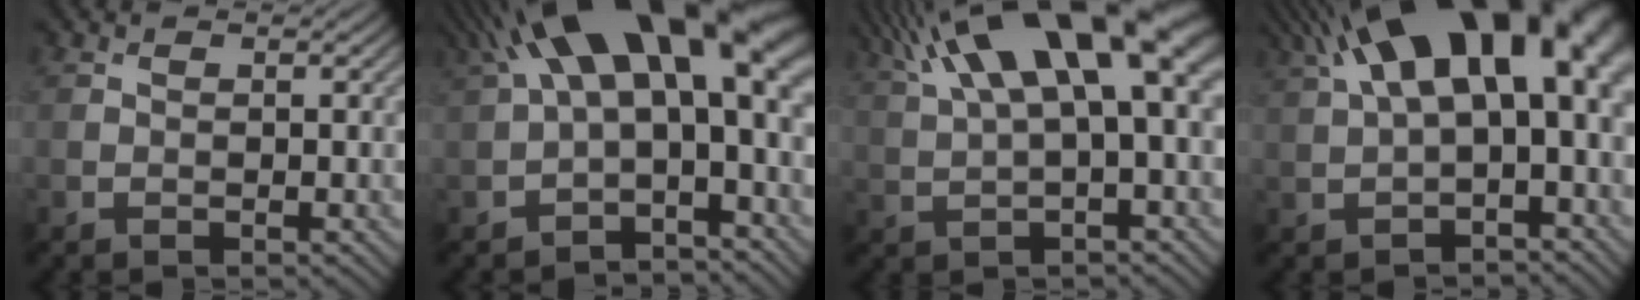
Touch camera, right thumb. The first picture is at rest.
{"total": 17.0, "force": [4.5, 7.3, 14.7], "torque": [-0.245, 0.022, 0.084]}
{"total": 14.9, "force": [6.2, 4.5, 12.7], "torque": [-0.237, 0.026, 0.115]}
{"total": 17.4, "force": [4.9, 7.7, 14.8], "torque": [-0.229, 0.044, 0.089]}